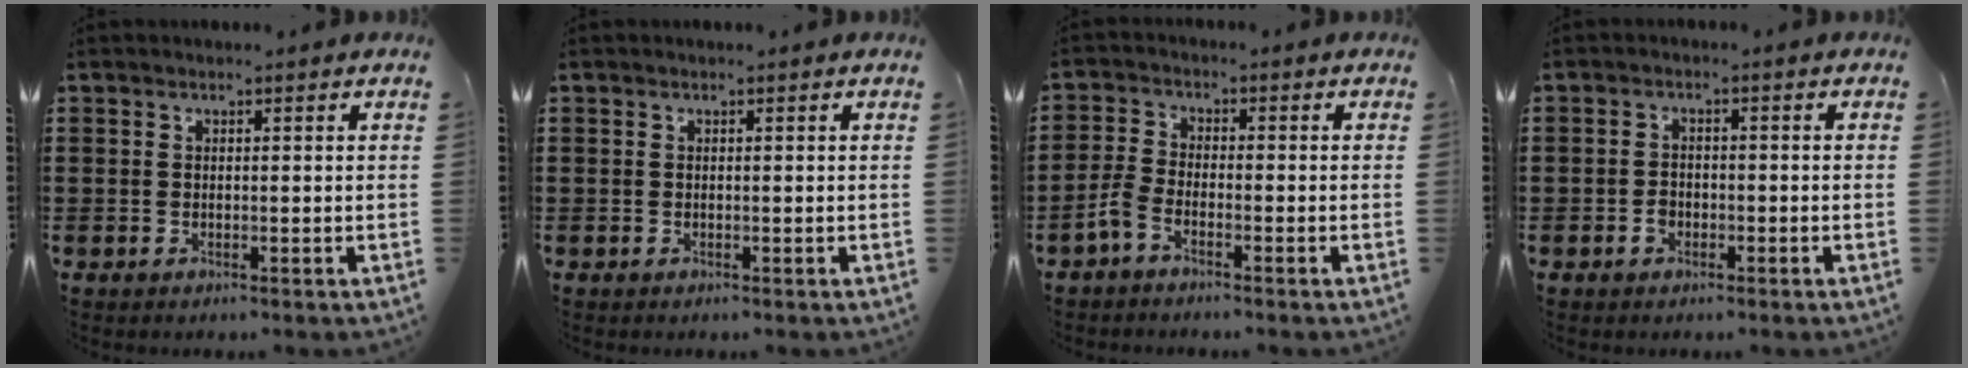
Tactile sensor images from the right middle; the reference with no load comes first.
{"total": 0.0}
{"total": 3.0, "force": [-2.0, 1.0, 1.9], "torque": [-0.054, -0.001, -0.045]}
{"total": 1.9, "force": [-0.9, 1.4, 0.9], "torque": [-0.019, 0.003, -0.019]}